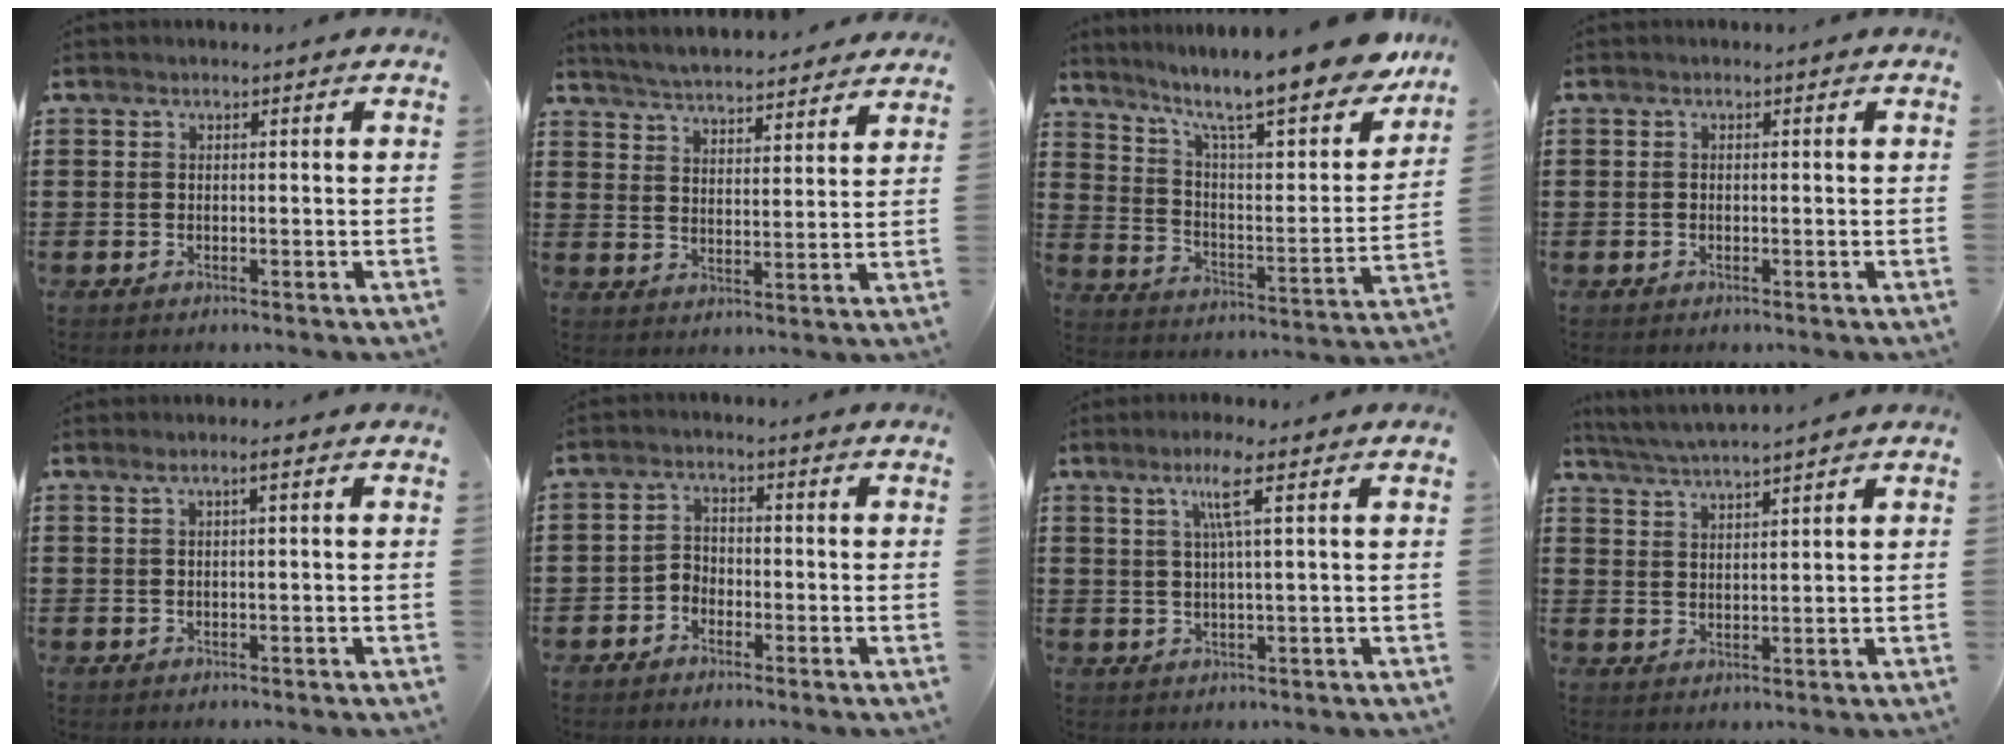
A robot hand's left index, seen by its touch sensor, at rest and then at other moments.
{"total": 4.7, "force": [4.7, -0.1, 0.5], "torque": [-0.032, -0.029, 0.081]}
{"total": 11.8, "force": [9.6, 1.7, 6.7], "torque": [-0.135, -0.072, 0.152]}
{"total": 0.6, "force": [-0.4, 0.3, 0.2], "torque": [-0.006, -0.001, -0.007]}
{"total": 1.2, "force": [0.2, 0.0, 1.2], "torque": [-0.021, 0.001, 0.002]}
{"total": 2.4, "force": [-2.1, 1.2, 0.3], "torque": [-0.013, 0.006, -0.046]}
{"total": 4.9, "force": [2.3, -0.5, 4.3], "torque": [-0.088, -0.002, 0.034]}
{"total": 3.7, "force": [3.5, -0.7, 0.9], "torque": [-0.029, -0.013, 0.063]}